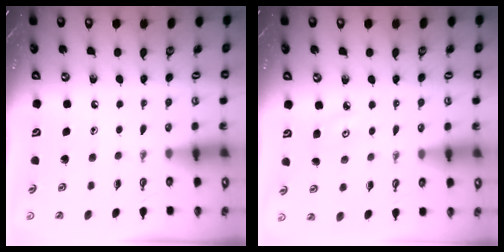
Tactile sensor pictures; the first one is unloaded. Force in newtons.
{"total": 5.1, "press": 5.0, "slide": 0.6}